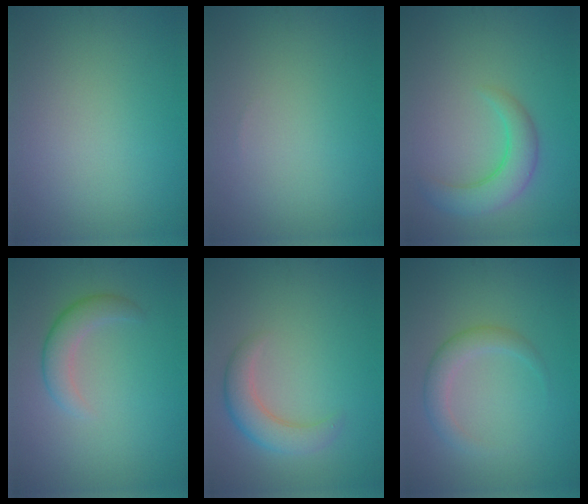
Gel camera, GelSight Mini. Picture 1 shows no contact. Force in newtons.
{"total": 0.0}
{"total": 3.8, "press": 3.7, "slide": 0.4}
{"total": 2.7, "press": 2.7, "slide": 0.1}
{"total": 3.6, "press": 3.6, "slide": 0.3}
{"total": 2.5, "press": 2.5, "slide": 0.2}